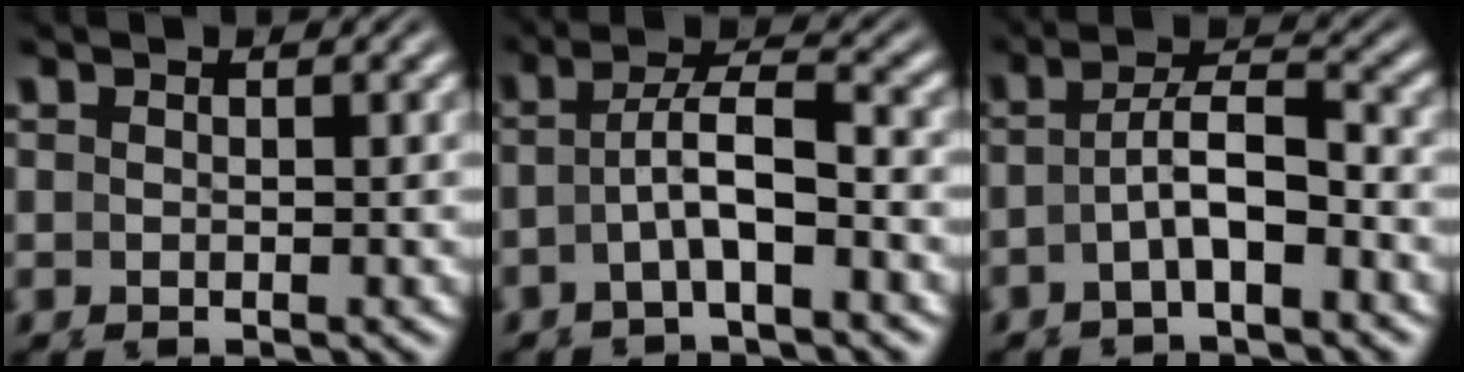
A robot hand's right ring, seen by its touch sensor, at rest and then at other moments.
{"total": 4.0, "force": [-0.4, 1.7, 3.6], "torque": [-0.065, -0.003, -0.008]}
{"total": 3.6, "force": [-0.8, 1.4, 3.2], "torque": [-0.058, -0.007, -0.012]}